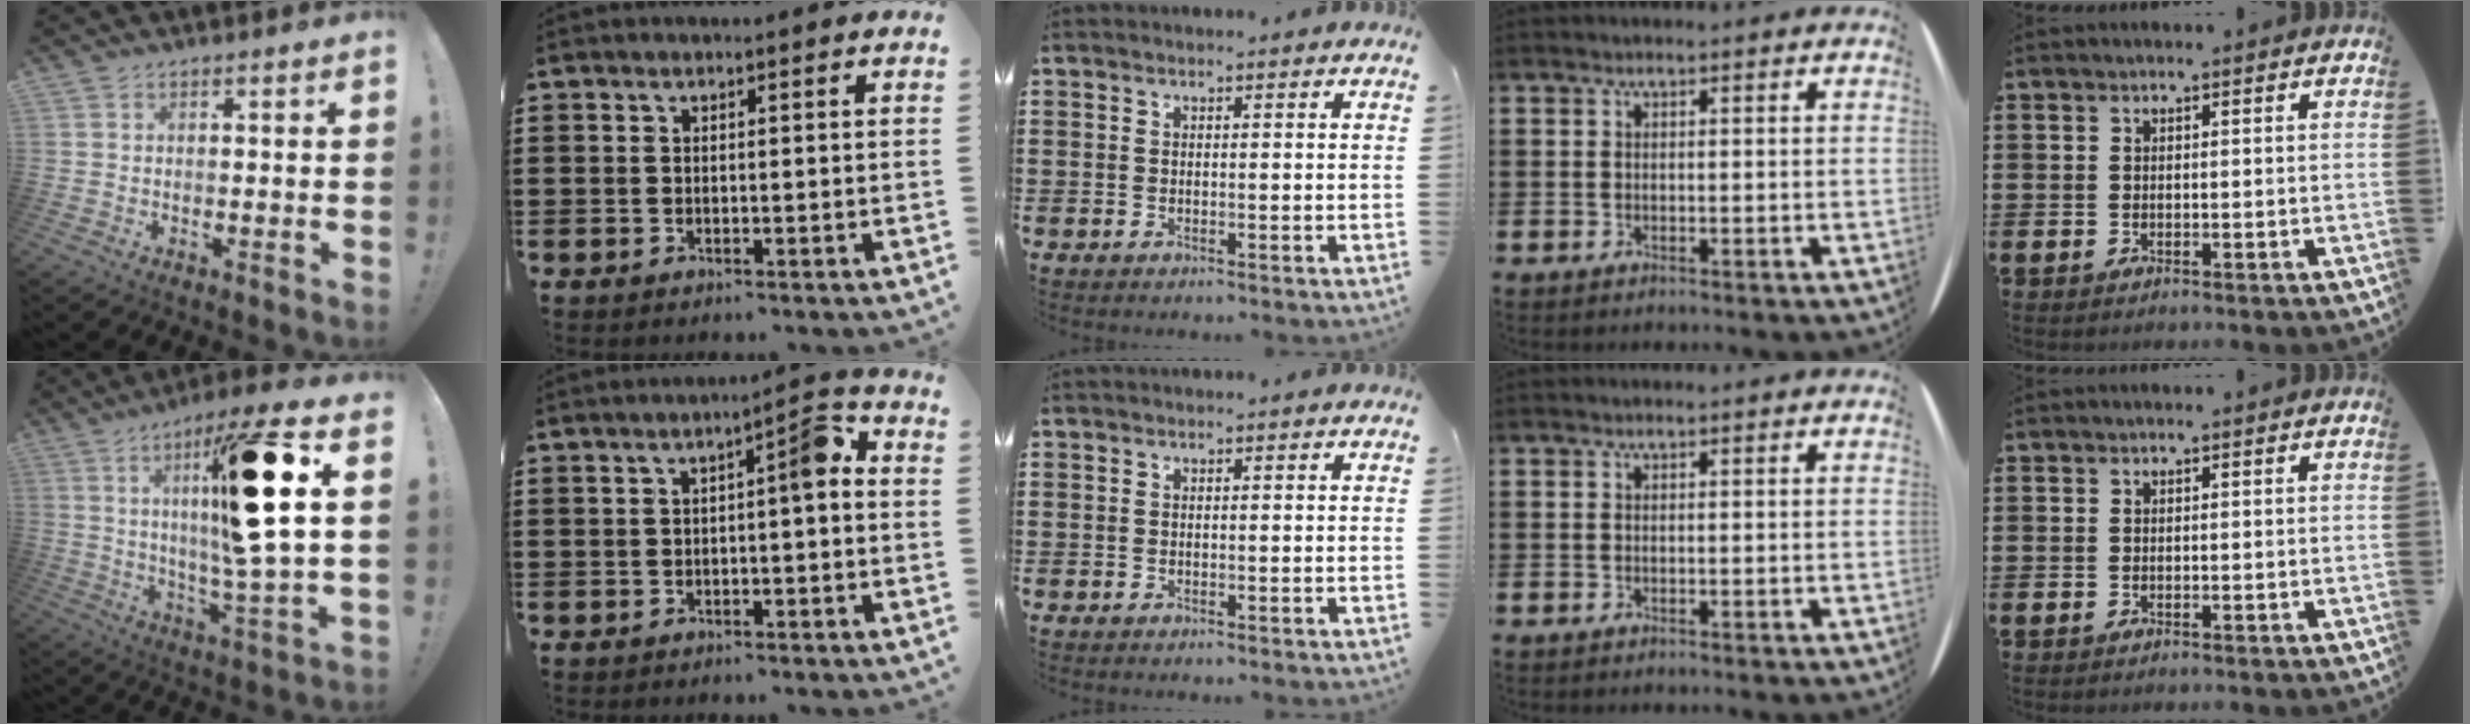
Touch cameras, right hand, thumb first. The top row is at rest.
{"thumb": {"total": 22.0, "force": [5.7, 3.0, 21.1], "torque": [-0.339, -0.022, 0.065]}, "index": {"total": 4.6, "force": [0.1, 0.8, 4.5], "torque": [-0.062, 0.000, -0.008]}}